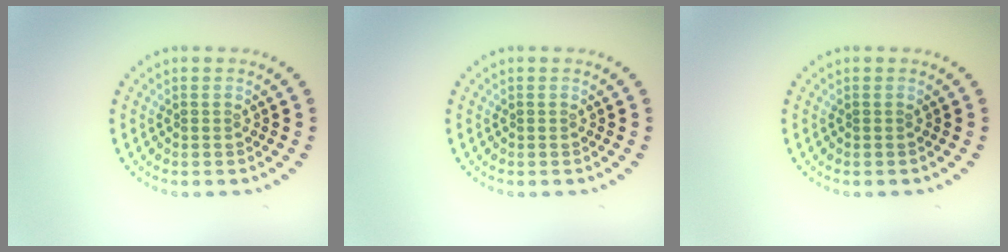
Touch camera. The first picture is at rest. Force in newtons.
{"total": 0.0}
{"total": 0.0}